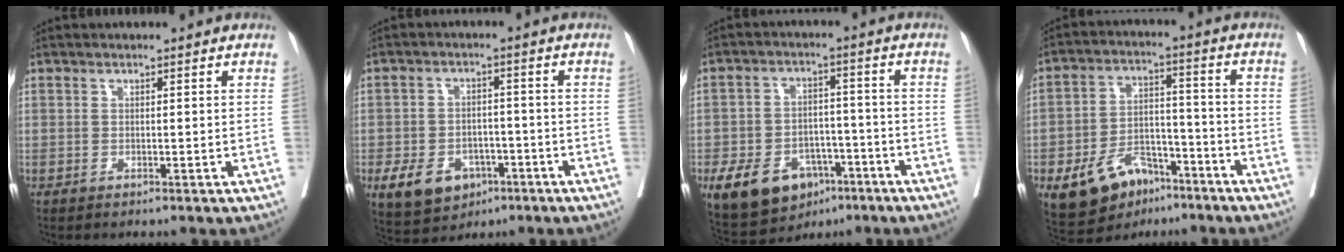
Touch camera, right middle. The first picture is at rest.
{"total": 9.6, "force": [-4.8, 6.8, 4.9], "torque": [-0.083, 0.011, -0.065]}
{"total": 13.0, "force": [-7.1, 8.2, 7.2], "torque": [-0.120, 0.011, -0.108]}
{"total": 11.7, "force": [-7.1, 6.7, 6.5], "torque": [-0.115, 0.010, -0.115]}